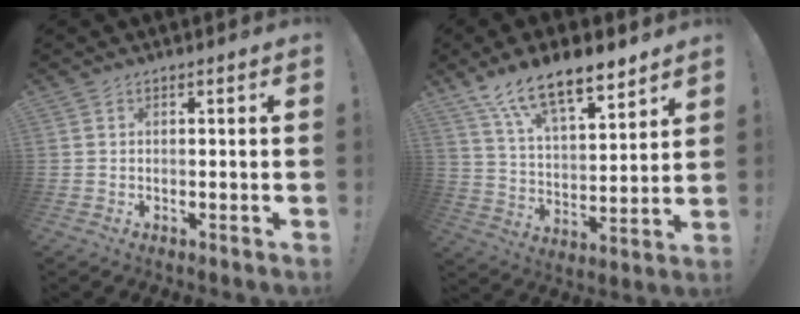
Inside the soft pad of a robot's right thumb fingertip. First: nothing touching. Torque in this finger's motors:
{"motor_torque": [0.18, 0.48, 1.37, 0.95, 0.13]}